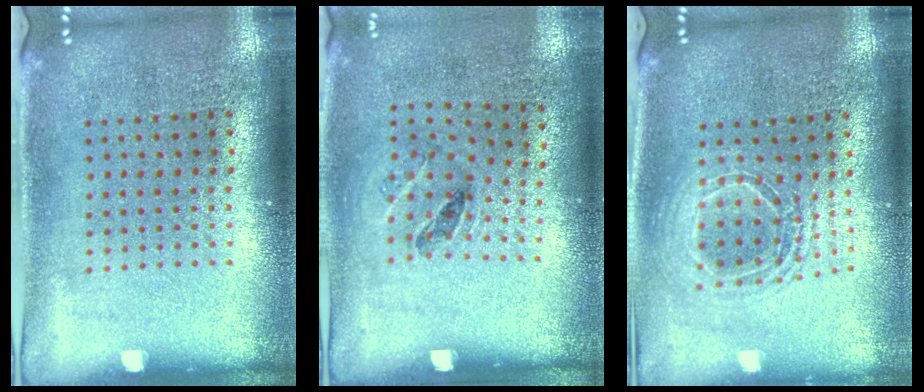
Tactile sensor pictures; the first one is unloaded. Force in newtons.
{"total": 1.3, "press": 0.8, "slide": 1.1}
{"total": 1.6, "press": 1.3, "slide": 0.8}